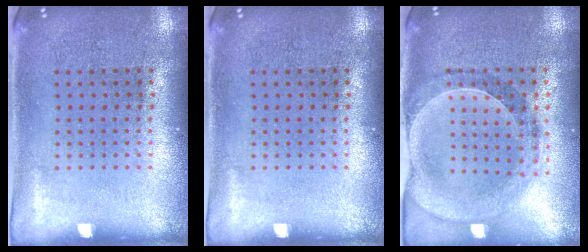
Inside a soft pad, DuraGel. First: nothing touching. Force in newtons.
{"total": 0.0}
{"total": 0.6, "press": 0.6, "slide": 0.2}